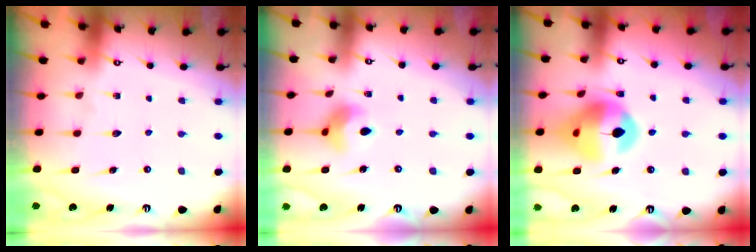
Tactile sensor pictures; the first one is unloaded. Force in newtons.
{"total": 6.0, "press": 5.9, "slide": 0.6}
{"total": 14.3, "press": 14.2, "slide": 2.0}